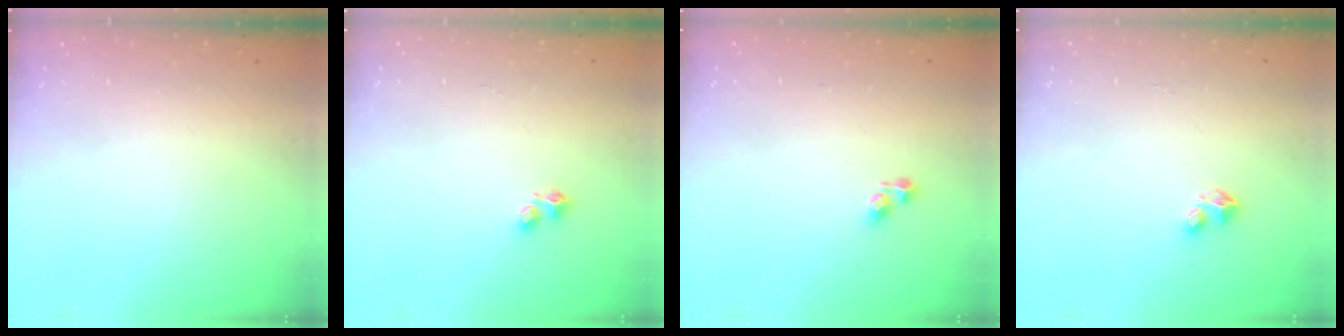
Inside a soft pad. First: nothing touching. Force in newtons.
{"total": 2.9, "press": 2.8, "slide": 0.5}
{"total": 4.7, "press": 4.6, "slide": 0.5}
{"total": 2.9, "press": 2.9, "slide": 0.3}